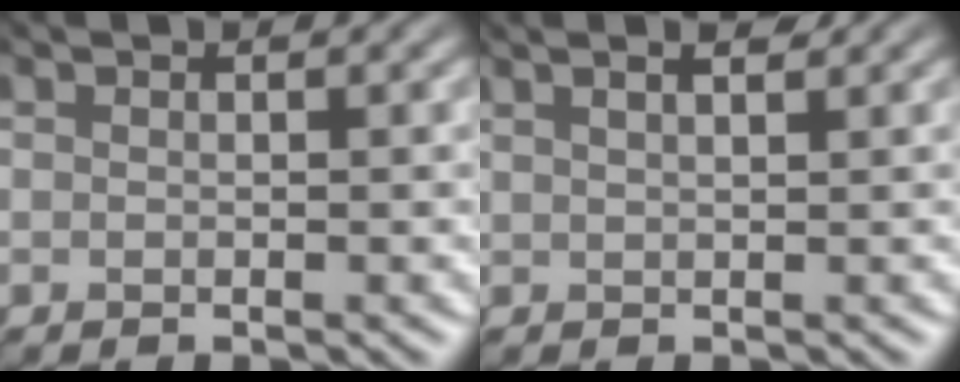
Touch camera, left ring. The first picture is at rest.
{"total": 2.7, "force": [2.0, 1.1, 1.4], "torque": [-0.008, 0.022, 0.013]}